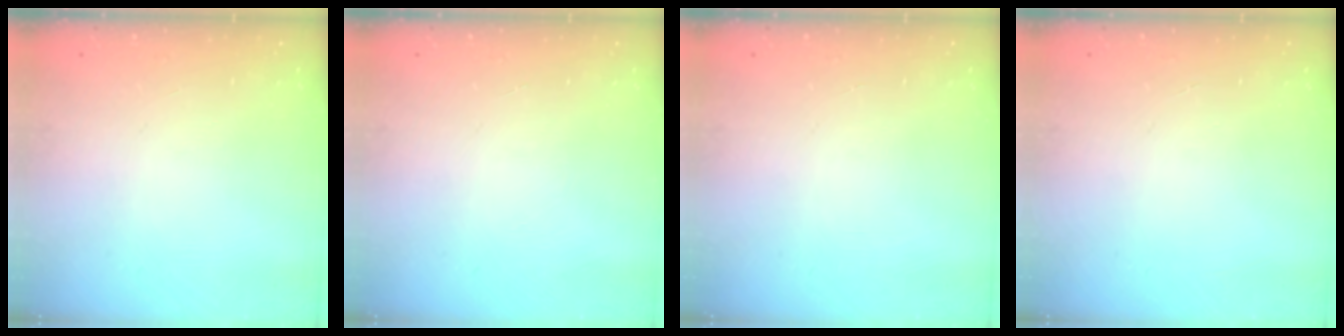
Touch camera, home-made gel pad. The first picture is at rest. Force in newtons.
{"total": 0.0}
{"total": 0.0}
{"total": 0.0}